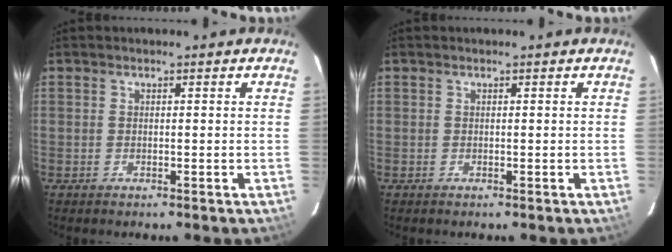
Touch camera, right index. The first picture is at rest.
{"total": 0.0}